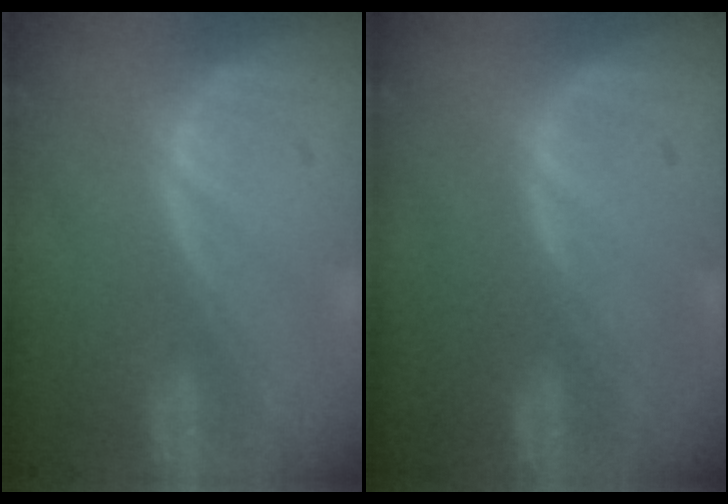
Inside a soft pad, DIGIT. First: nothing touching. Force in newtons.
{"total": 0.0}